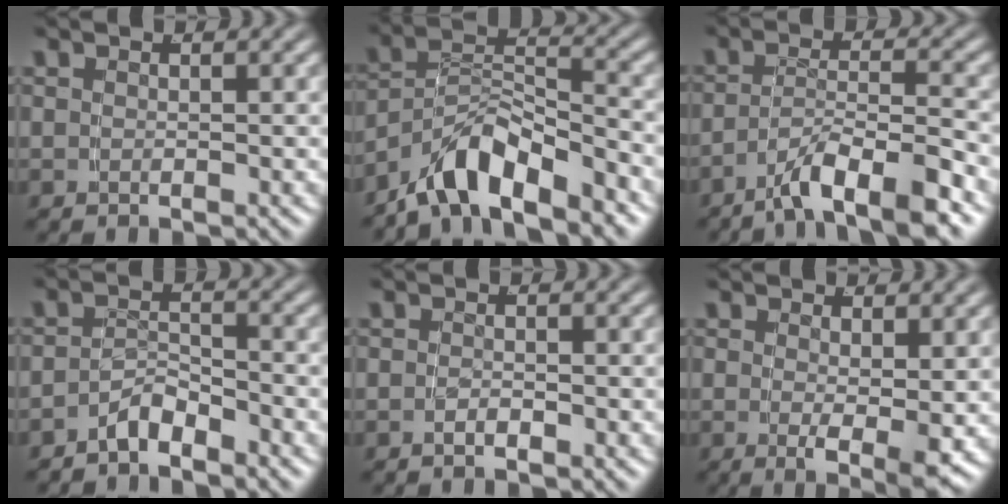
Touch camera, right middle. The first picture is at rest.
{"total": 7.0, "force": [-5.1, 2.7, 4.0], "torque": [-0.062, -0.006, -0.082]}
{"total": 5.4, "force": [-3.7, 1.2, 3.8], "torque": [-0.057, -0.004, -0.058]}
{"total": 2.9, "force": [-2.8, 0.5, 0.8], "torque": [-0.008, -0.005, -0.046]}
{"total": 0.9, "force": [-0.8, -0.3, 0.2], "torque": [-0.005, -0.004, -0.013]}
{"total": 3.0, "force": [-0.4, 0.1, 2.9], "torque": [-0.044, -0.024, 0.002]}